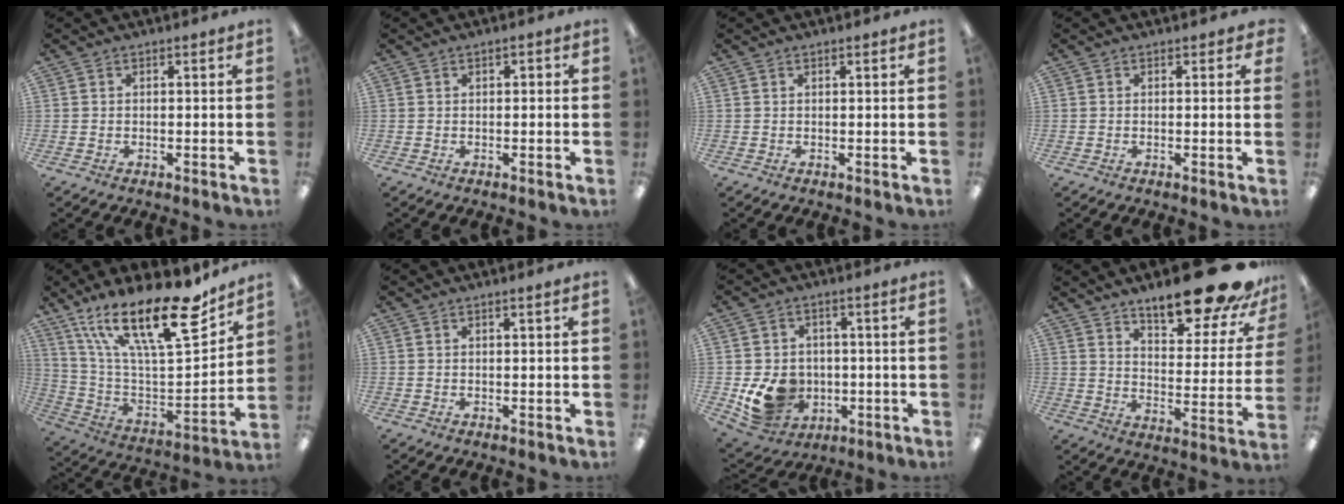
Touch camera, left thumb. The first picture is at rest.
{"total": 1.0, "force": [0.2, 0.7, 0.8], "torque": [-0.014, 0.004, 0.002]}
{"total": 0.8, "force": [0.4, 0.1, 0.6], "torque": [-0.012, 0.000, 0.007]}
{"total": 0.7, "force": [0.3, 0.4, 0.5], "torque": [-0.002, -0.001, 0.003]}
{"total": 25.0, "force": [16.8, 7.2, 17.0], "torque": [-0.278, -0.107, 0.286]}
{"total": 1.2, "force": [0.5, 0.1, 1.1], "torque": [-0.020, 0.000, 0.009]}
{"total": 11.0, "force": [-2.0, 9.6, 5.0], "torque": [-0.100, 0.009, -0.023]}
{"total": 19.3, "force": [15.6, 5.2, 10.1], "torque": [-0.134, -0.114, 0.258]}